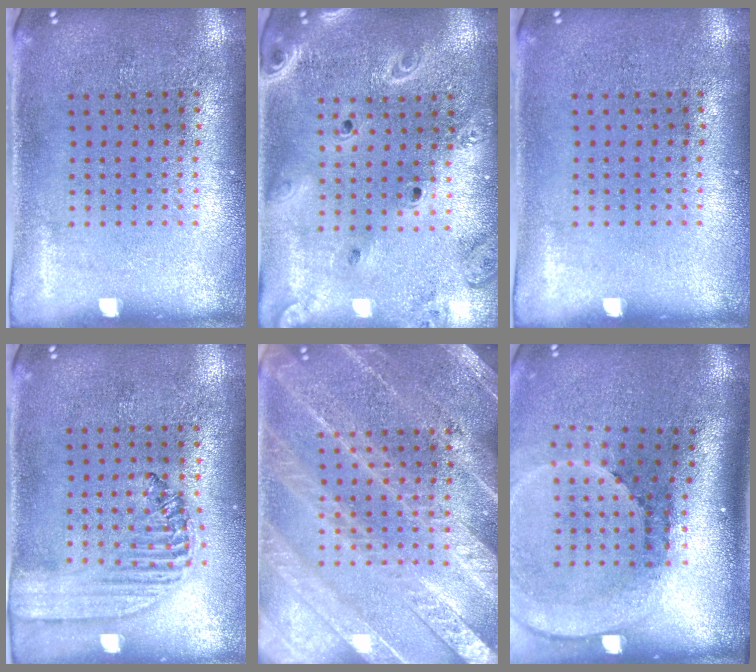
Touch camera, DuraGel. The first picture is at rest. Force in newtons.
{"total": 2.3, "press": 2.1, "slide": 0.9}
{"total": 0.0}
{"total": 1.5, "press": 1.4, "slide": 0.5}
{"total": 4.8, "press": 4.8, "slide": 0.6}
{"total": 2.6, "press": 1.8, "slide": 1.8}